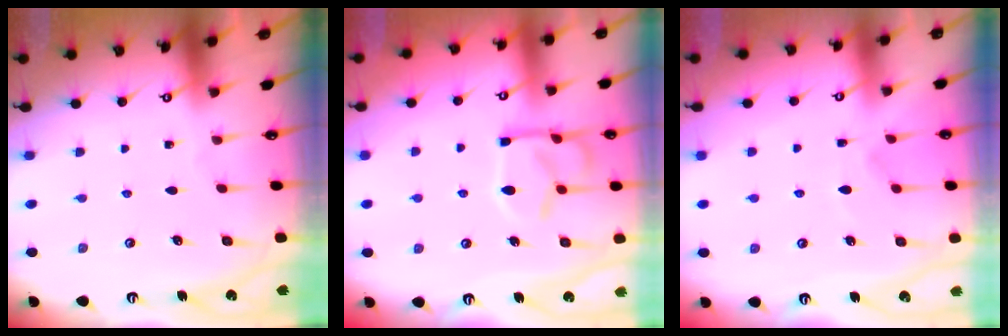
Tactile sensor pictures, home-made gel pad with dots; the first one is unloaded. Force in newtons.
{"total": 13.2, "press": 13.1, "slide": 1.4}
{"total": 2.5, "press": 2.2, "slide": 1.2}